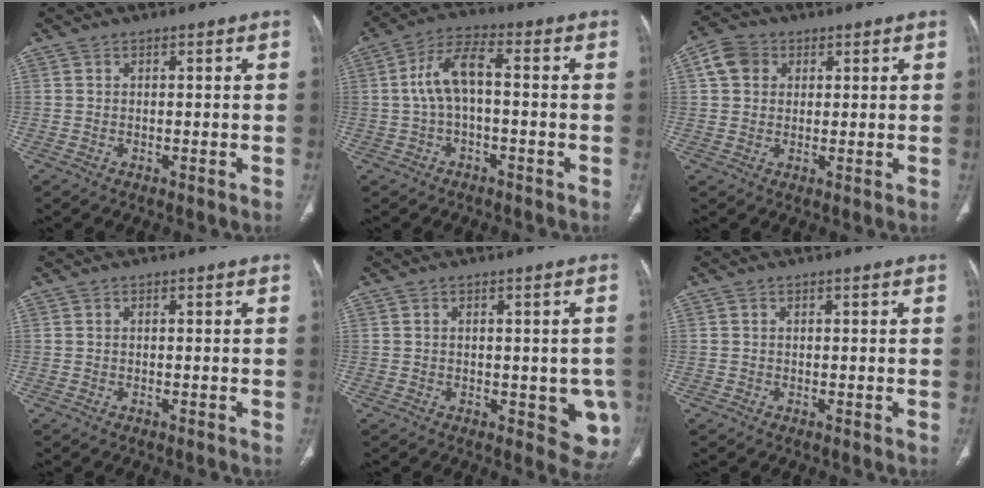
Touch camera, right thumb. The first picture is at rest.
{"total": 7.7, "force": [-0.3, 3.4, 6.9], "torque": [-0.144, 0.034, -0.012]}
{"total": 5.9, "force": [1.8, 4.9, 2.7], "torque": [-0.038, 0.008, 0.030]}
{"total": 0.0}
{"total": 7.2, "force": [-1.6, 3.6, 6.0], "torque": [-0.036, -0.007, -0.015]}
{"total": 0.0}